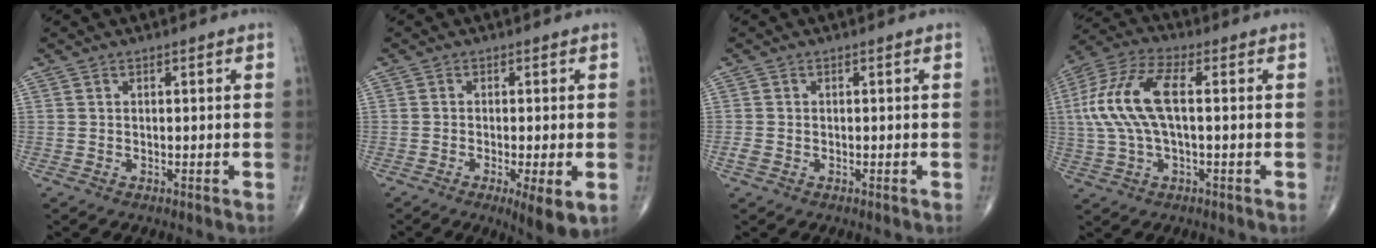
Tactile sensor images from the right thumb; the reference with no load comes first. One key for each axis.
{"total": 6.5, "fx": -2.1, "fy": 1.3, "fz": 6.0, "tx": -0.095, "ty": -0.017, "tz": -0.033}
{"total": 1.2, "fx": -0.4, "fy": 0.8, "fz": 0.7, "tx": -0.024, "ty": -0.001, "tz": -0.009}
{"total": 13.6, "fx": 1.0, "fy": 5.7, "fz": 12.3, "tx": -0.282, "ty": 0.030, "tz": 0.018}